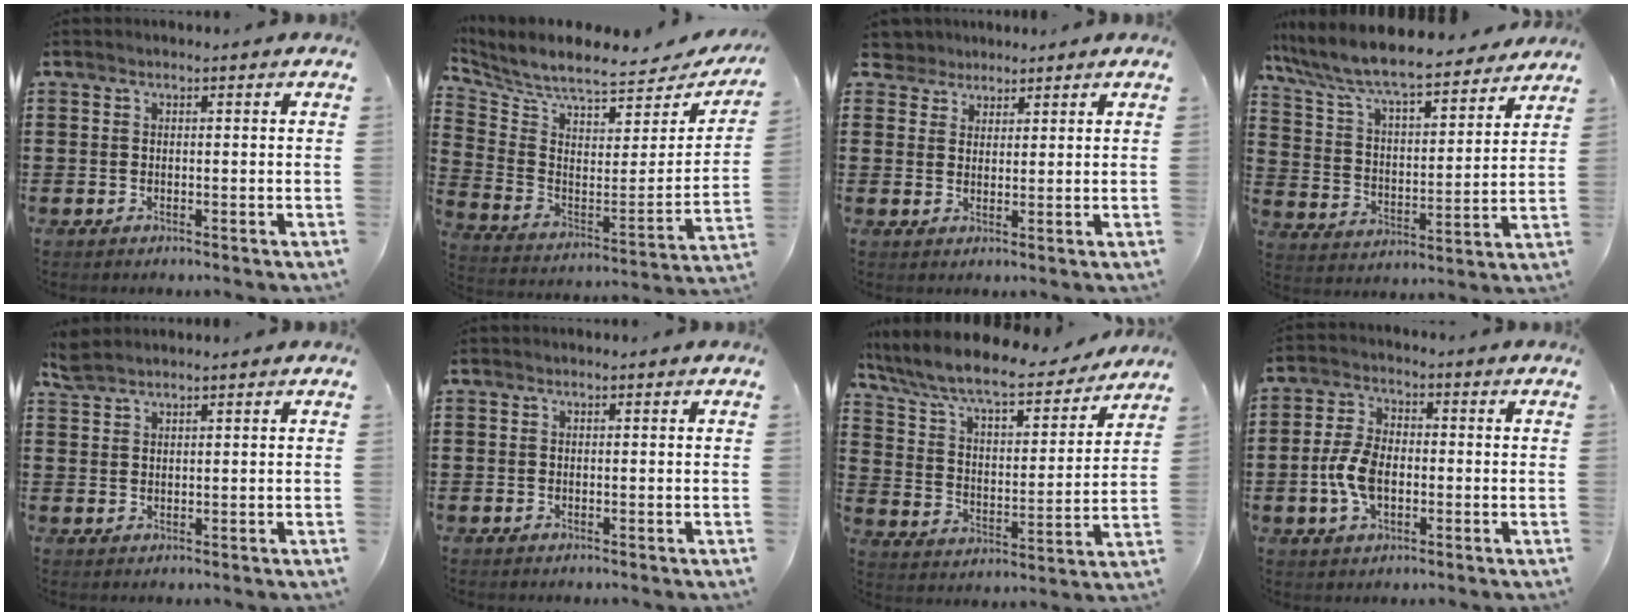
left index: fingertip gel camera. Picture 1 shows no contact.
{"total": 6.6, "force": [5.9, 0.6, 2.7], "torque": [-0.086, -0.058, 0.098]}
{"total": 3.3, "force": [2.8, 1.8, 0.1], "torque": [-0.019, 0.005, 0.053]}
{"total": 8.3, "force": [7.5, 0.8, 3.5], "torque": [-0.101, -0.050, 0.123]}
{"total": 2.3, "force": [2.1, 0.4, 0.8], "torque": [-0.021, 0.000, 0.042]}
{"total": 0.0}
{"total": 9.1, "force": [8.1, 0.9, 4.0], "torque": [-0.111, -0.053, 0.135]}
{"total": 6.8, "force": [-1.3, 3.9, 5.5], "torque": [-0.131, -0.001, -0.030]}